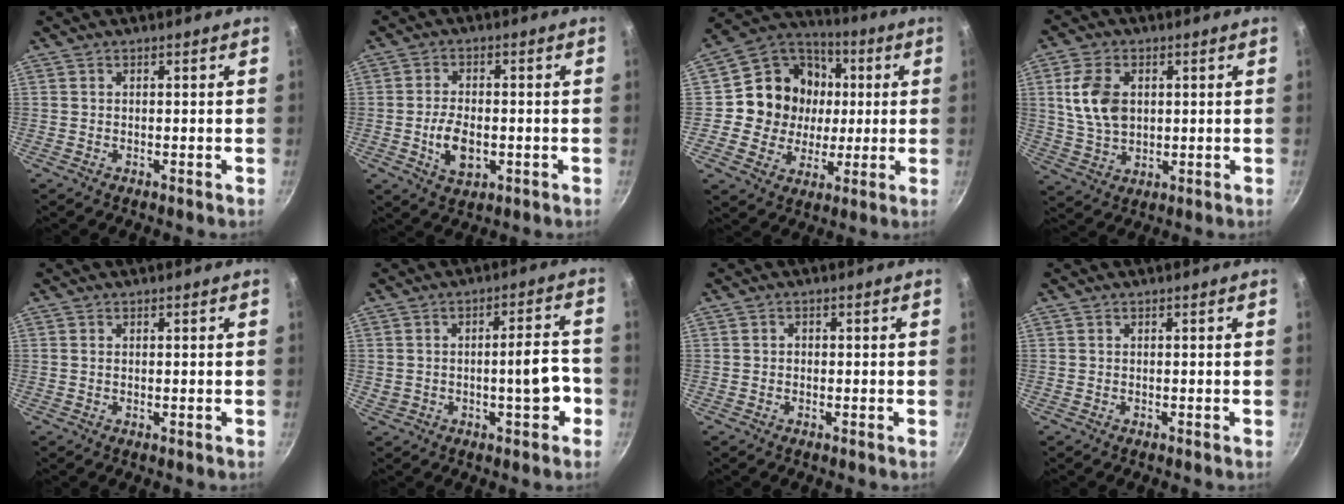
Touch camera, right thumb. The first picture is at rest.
{"total": 7.4, "force": [-1.6, 4.3, 5.8], "torque": [-0.098, 0.007, -0.023]}
{"total": 16.8, "force": [1.6, 15.3, 6.8], "torque": [-0.097, 0.019, 0.023]}
{"total": 10.0, "force": [2.0, 6.8, 7.1], "torque": [-0.121, -0.007, 0.040]}
{"total": 0.5, "force": [0.2, 0.2, 0.4], "torque": [-0.009, -0.001, 0.001]}
{"total": 7.6, "force": [-2.0, 2.9, 6.7], "torque": [-0.071, 0.033, -0.020]}
{"total": 0.9, "force": [-0.1, 0.9, 0.4], "torque": [-0.005, 0.004, -0.003]}
{"total": 0.0}